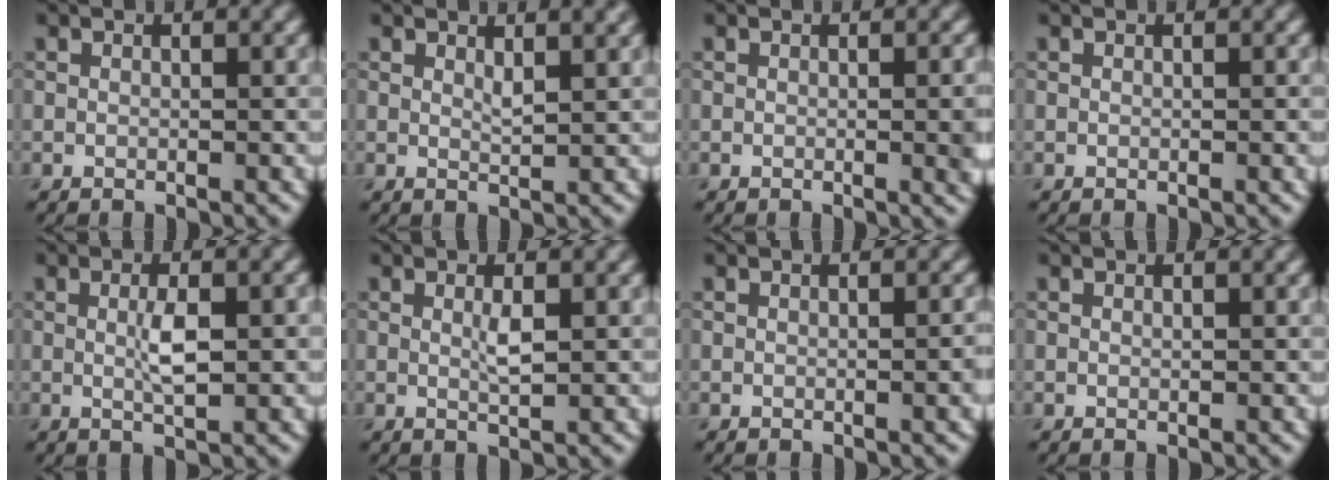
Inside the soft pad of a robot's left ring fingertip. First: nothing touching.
{"total": 1.8, "force": [1.1, 0.4, 1.3], "torque": [-0.019, 0.002, 0.016]}
{"total": 2.3, "force": [-0.1, 0.6, 2.2], "torque": [-0.023, -0.001, -0.003]}
{"total": 0.6, "force": [-0.1, 0.1, 0.6], "torque": [-0.007, 0.000, 0.000]}
{"total": 2.9, "force": [0.1, 0.7, 2.9], "torque": [-0.056, 0.000, 0.003]}
{"total": 1.6, "force": [0.3, 0.2, 1.5], "torque": [-0.030, 0.001, 0.005]}
{"total": 1.3, "force": [-0.1, 0.3, 1.2], "torque": [-0.014, 0.001, -0.002]}
{"total": 0.0}